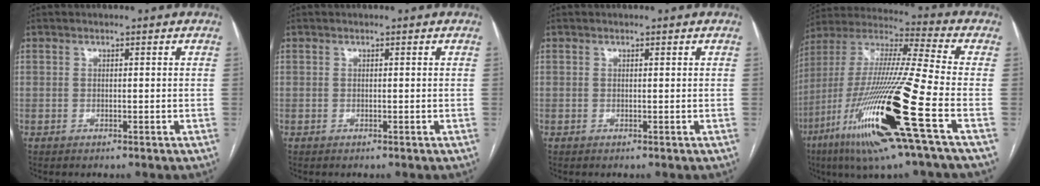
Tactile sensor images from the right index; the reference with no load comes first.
{"total": 0.0}
{"total": 0.0}
{"total": 24.2, "force": [-9.3, 0.7, 22.3], "torque": [-0.450, -0.040, -0.176]}